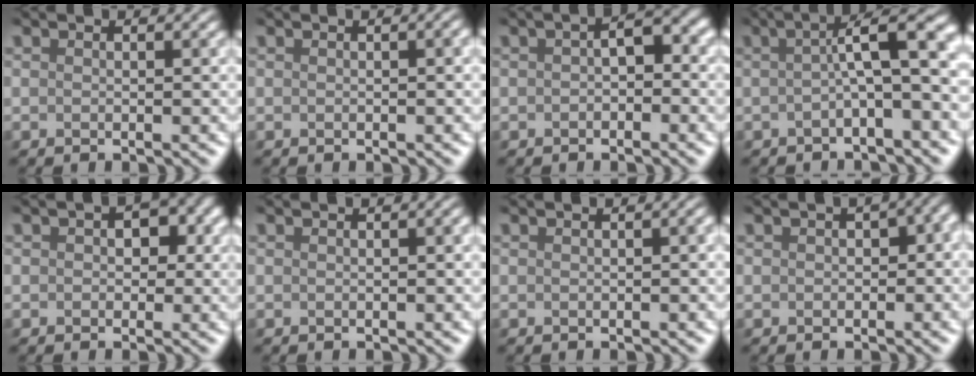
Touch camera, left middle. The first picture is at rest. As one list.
[{"total": 1.4, "force": [-0.3, 0.7, 1.2], "torque": [-0.006, 0.008, -0.008]}, {"total": 2.2, "force": [-0.8, 1.1, 1.7], "torque": [-0.024, 0.012, -0.019]}, {"total": 5.7, "force": [-0.7, 1.0, 5.6], "torque": [-0.074, 0.027, -0.021]}, {"total": 2.3, "force": [0.0, 1.9, 1.3], "torque": [0.009, 0.009, -0.008]}, {"total": 1.3, "force": [-0.3, 0.7, 1.1], "torque": [-0.006, 0.008, -0.007]}, {"total": 1.8, "force": [-0.4, 0.9, 1.5], "torque": [-0.006, 0.011, -0.010]}, {"total": 5.6, "force": [-0.4, 3.6, 4.2], "torque": [-0.014, 0.024, -0.023]}]